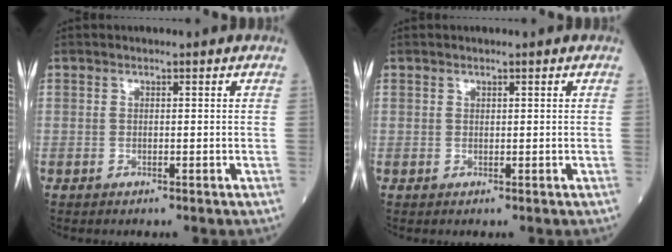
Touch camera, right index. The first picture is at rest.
{"total": 0.0}